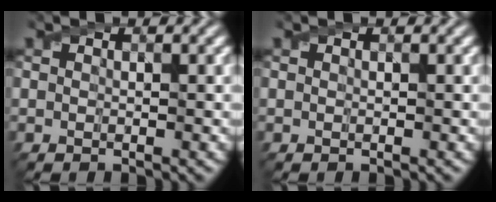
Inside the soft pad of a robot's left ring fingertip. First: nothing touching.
{"total": 0.0}